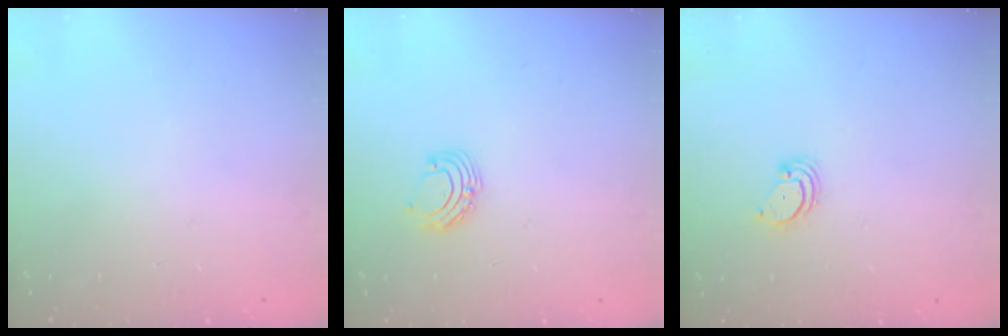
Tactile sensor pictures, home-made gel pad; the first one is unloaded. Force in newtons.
{"total": 7.3, "press": 7.3, "slide": 0.9}
{"total": 2.2, "press": 2.2, "slide": 0.3}